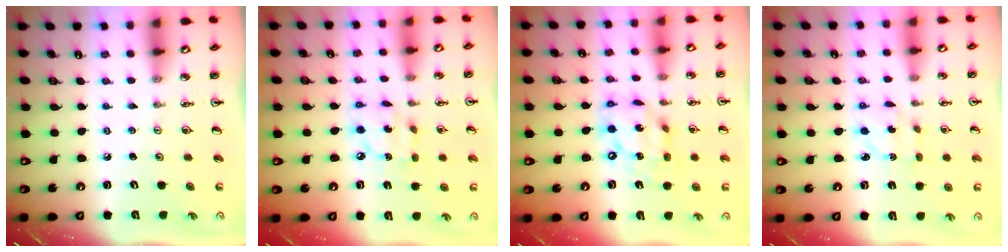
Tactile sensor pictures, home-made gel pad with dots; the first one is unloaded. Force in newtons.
{"total": 7.1, "press": 7.1, "slide": 0.4}
{"total": 13.1, "press": 13.1, "slide": 0.9}
{"total": 3.7, "press": 3.7, "slide": 0.2}